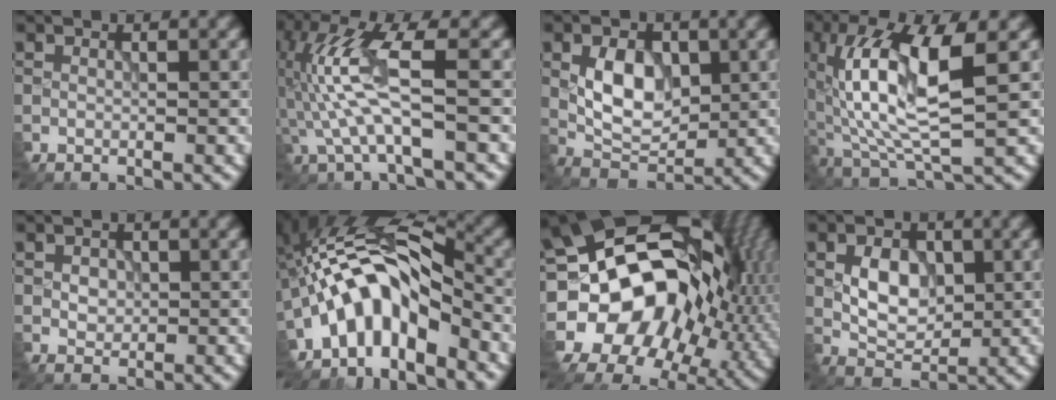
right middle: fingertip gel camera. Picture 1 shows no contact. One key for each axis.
{"total": 6.7, "fx": -1.4, "fy": 1.2, "fz": 6.4, "tx": -0.154, "ty": 0.018, "tz": -0.022}
{"total": 5.2, "fx": -0.1, "fy": 3.5, "fz": 3.9, "tx": -0.071, "ty": -0.003, "tz": 0.003}
{"total": 10.8, "fx": 0.4, "fy": 3.8, "fz": 10.1, "tx": -0.197, "ty": 0.004, "tz": 0.010}
{"total": 1.3, "fx": -0.3, "fy": 1.2, "fz": 0.5, "tx": -0.011, "ty": -0.002, "tz": 0.000}
{"total": 8.9, "fx": -4.1, "fy": 3.9, "fz": 6.9, "tx": -0.113, "ty": 0.029, "tz": -0.087}
{"total": 20.0, "fx": -0.9, "fy": 15.3, "fz": 12.8, "tx": -0.218, "ty": -0.007, "tz": -0.003}
{"total": 4.1, "fx": -0.4, "fy": 2.9, "fz": 2.9, "tx": -0.051, "ty": -0.002, "tz": -0.004}